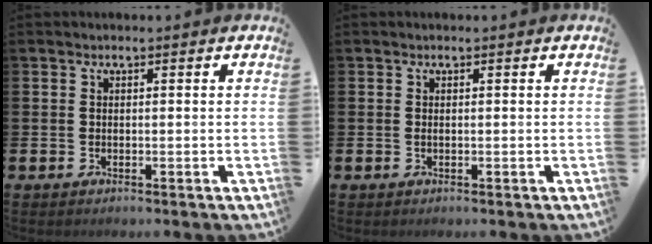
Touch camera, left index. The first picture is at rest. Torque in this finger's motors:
{"motor_torque": [0.15, 0.00, -0.01, 0.00]}